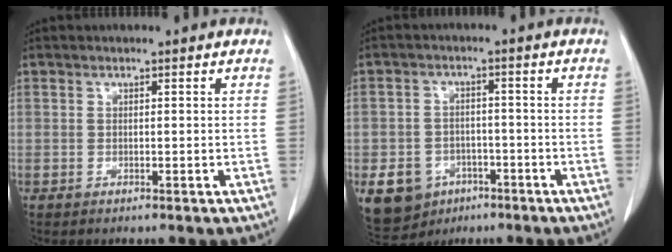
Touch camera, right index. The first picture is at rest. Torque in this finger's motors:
{"motor_torque": [0.03, -0.03, -0.34, -0.21]}